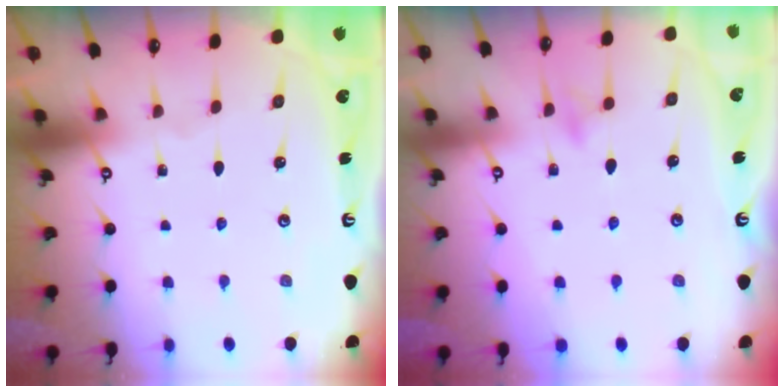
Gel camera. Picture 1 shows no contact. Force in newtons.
{"total": 8.3, "press": 8.2, "slide": 0.9}